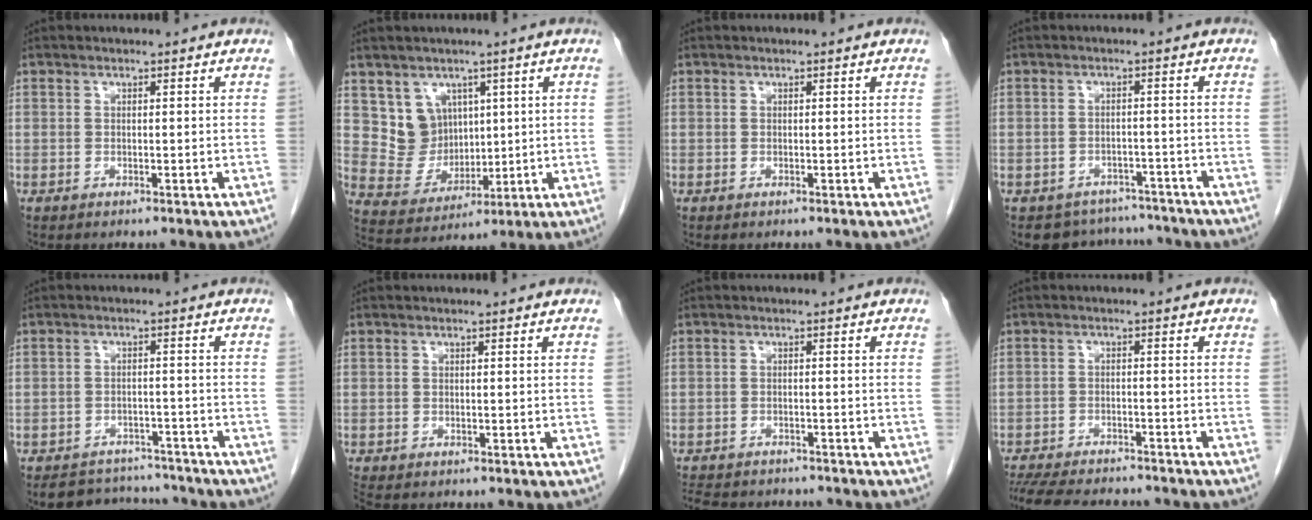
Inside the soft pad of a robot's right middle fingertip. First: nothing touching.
{"total": 7.0, "force": [3.3, 6.0, 1.2], "torque": [-0.030, 0.019, 0.078]}
{"total": 0.0}
{"total": 6.8, "force": [-6.1, 3.1, -0.5], "torque": [0.017, 0.022, -0.075]}
{"total": 7.2, "force": [-6.8, 2.2, -0.1], "torque": [0.015, 0.013, -0.093]}
{"total": 2.0, "force": [-1.7, 0.8, 0.8], "torque": [-0.018, -0.006, -0.024]}
{"total": 11.5, "force": [-10.2, 3.9, 3.8], "torque": [-0.085, 0.001, -0.133]}
{"total": 14.2, "force": [-12.7, 3.2, 5.5], "torque": [-0.114, -0.012, -0.178]}